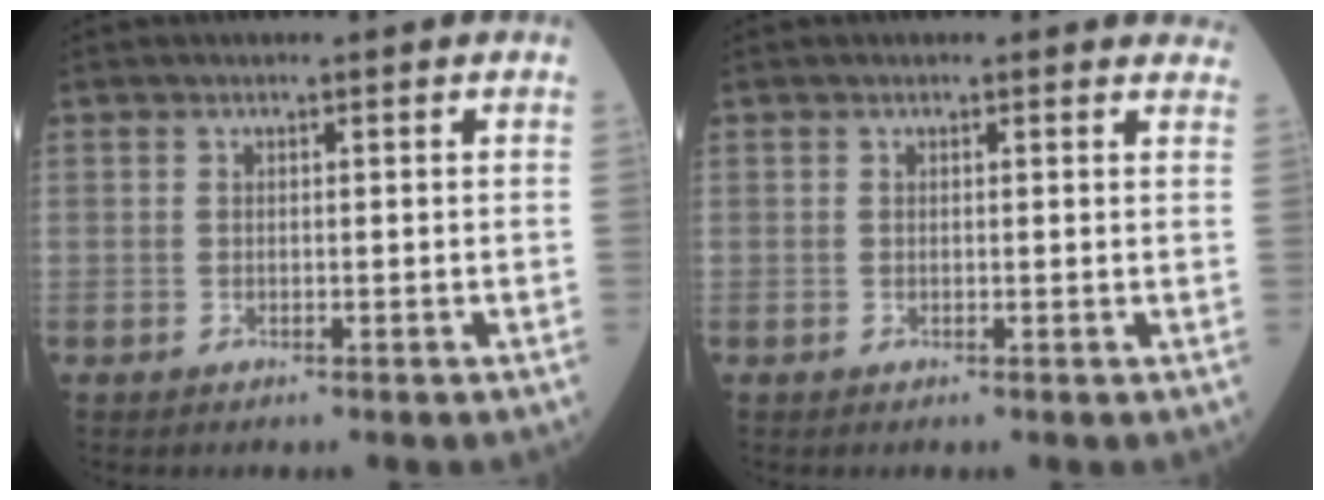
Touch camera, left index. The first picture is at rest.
{"total": 3.0, "force": [2.8, 1.0, 0.5], "torque": [0.005, -0.004, 0.005]}